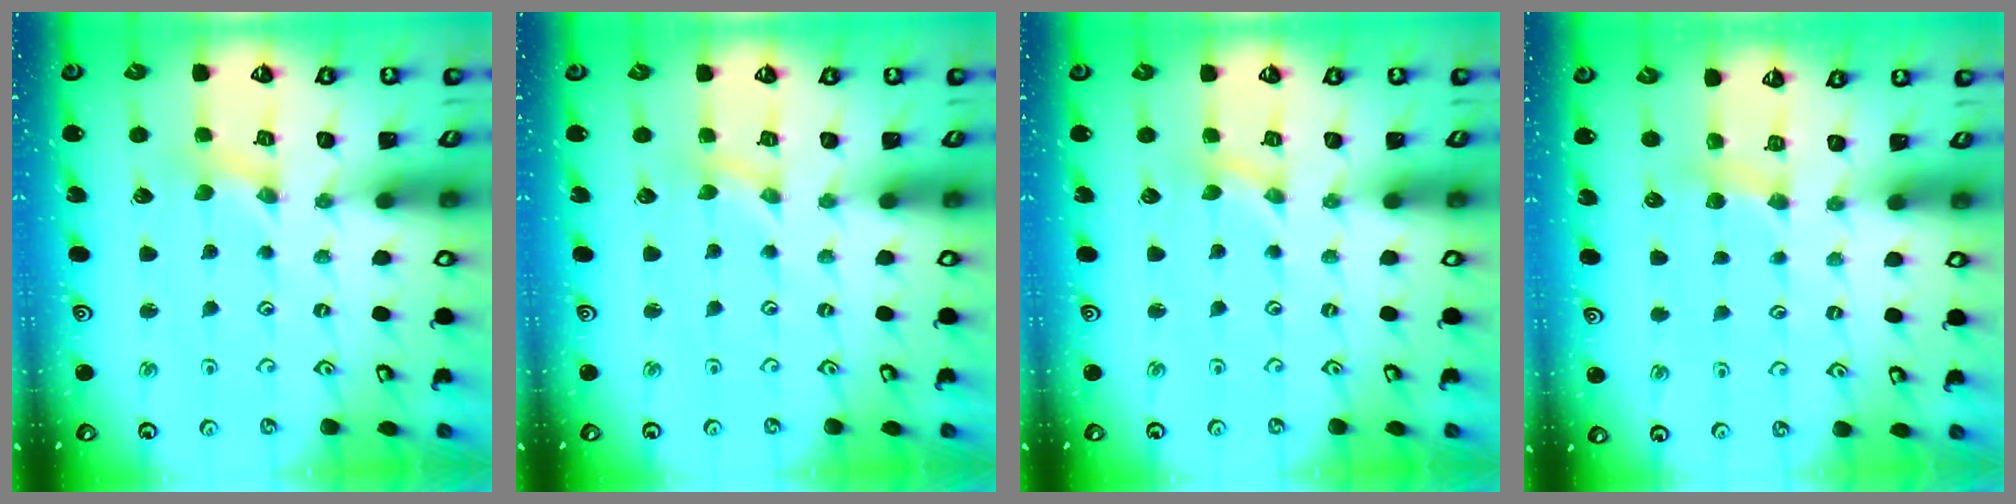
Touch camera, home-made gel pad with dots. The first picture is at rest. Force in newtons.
{"total": 0.0}
{"total": 0.0}
{"total": 3.9, "press": 3.9, "slide": 0.6}